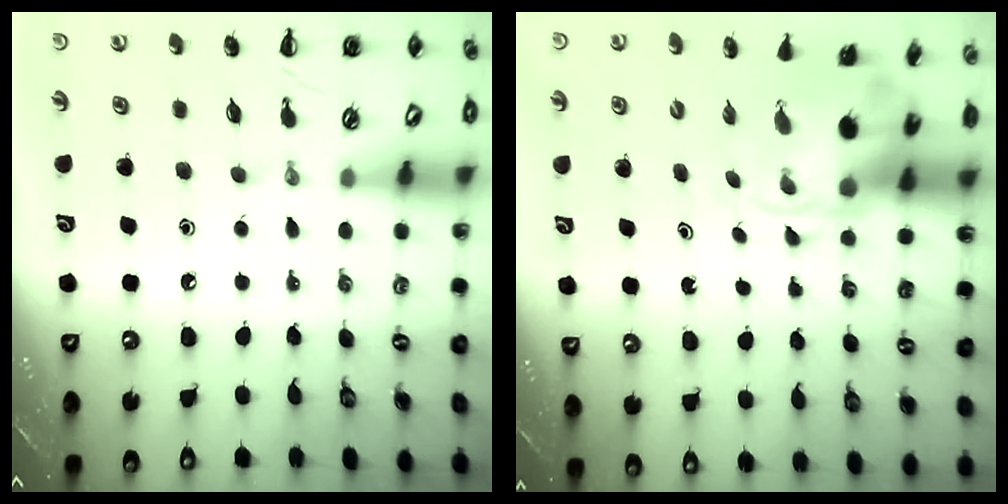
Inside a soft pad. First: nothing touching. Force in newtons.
{"total": 3.7, "press": 3.7, "slide": 0.8}